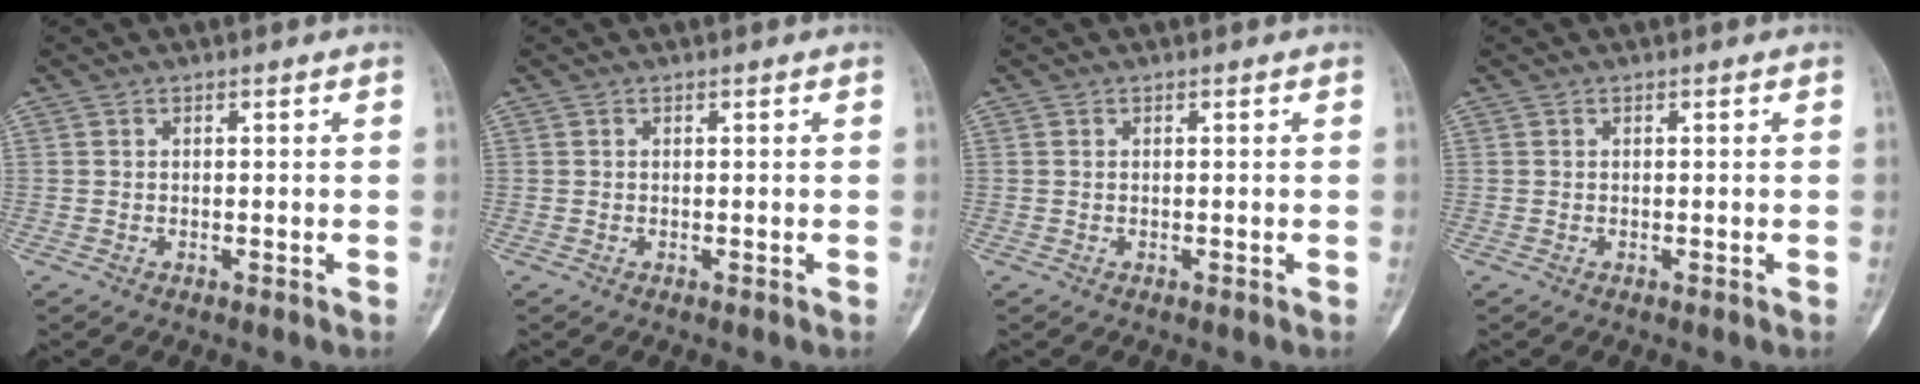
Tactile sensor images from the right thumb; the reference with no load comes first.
{"total": 0.0}
{"total": 0.0}
{"total": 0.0}